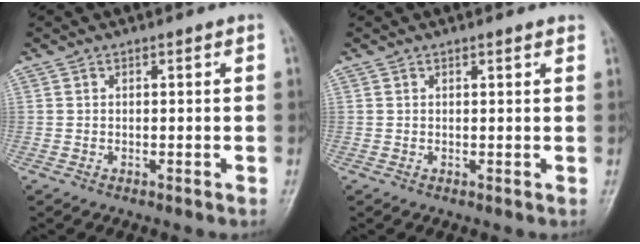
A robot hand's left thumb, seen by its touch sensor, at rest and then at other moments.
{"total": 1.2, "force": [0.9, 0.2, 0.7], "torque": [-0.005, 0.000, 0.011]}